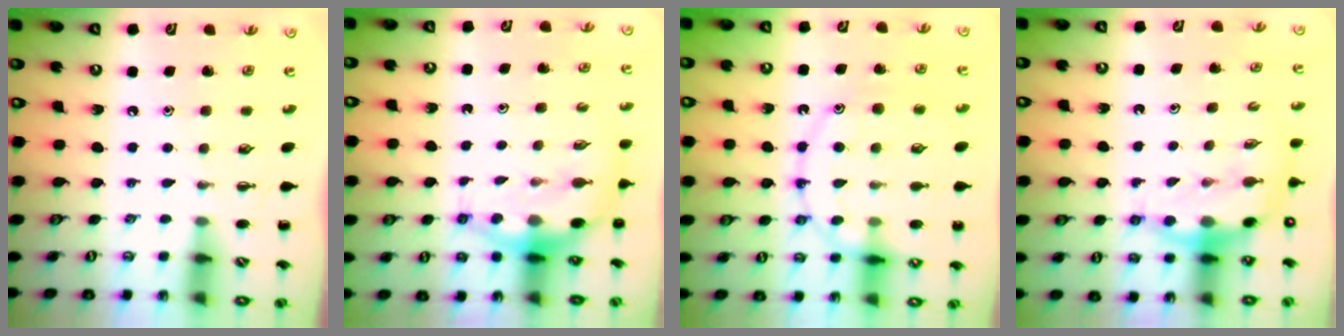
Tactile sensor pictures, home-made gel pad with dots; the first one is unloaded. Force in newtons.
{"total": 6.8, "press": 6.7, "slide": 1.6}
{"total": 13.5, "press": 13.4, "slide": 0.9}
{"total": 7.7, "press": 7.6, "slide": 0.9}